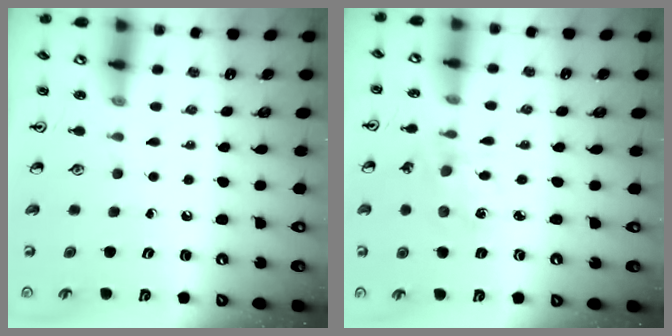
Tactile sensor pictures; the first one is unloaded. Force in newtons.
{"total": 1.3, "press": 1.3, "slide": 0.1}